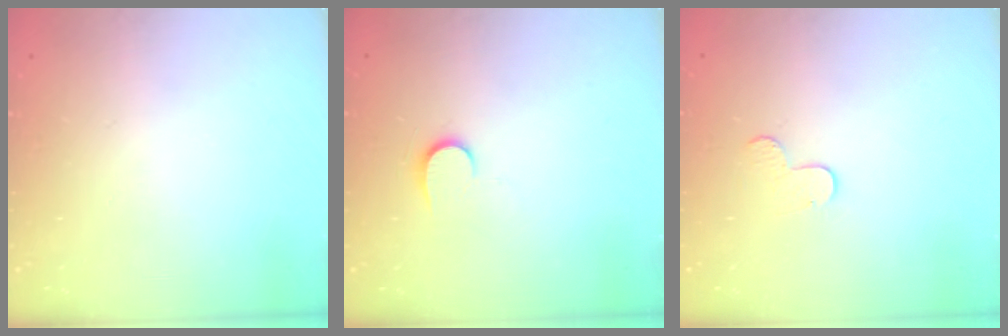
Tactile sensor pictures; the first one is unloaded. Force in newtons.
{"total": 6.9, "press": 6.9, "slide": 0.8}
{"total": 3.7, "press": 3.7, "slide": 0.4}